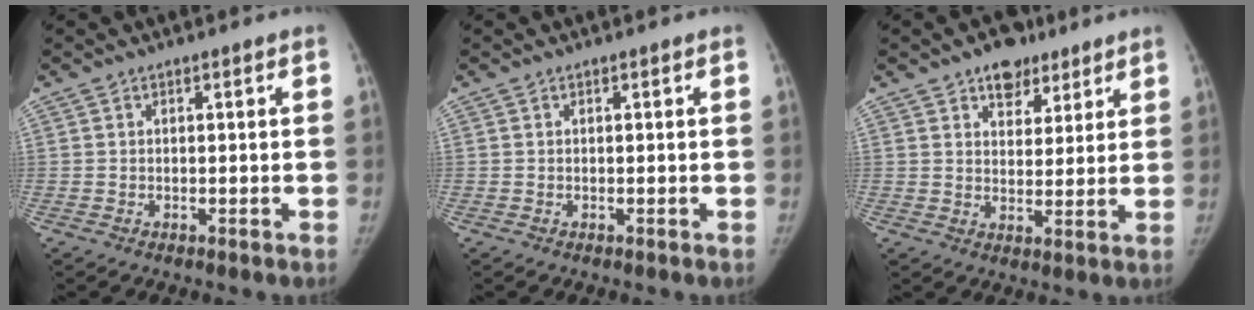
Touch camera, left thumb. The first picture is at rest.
{"total": 0.0}
{"total": 7.6, "force": [4.9, 4.9, 3.2], "torque": [-0.010, -0.020, 0.073]}